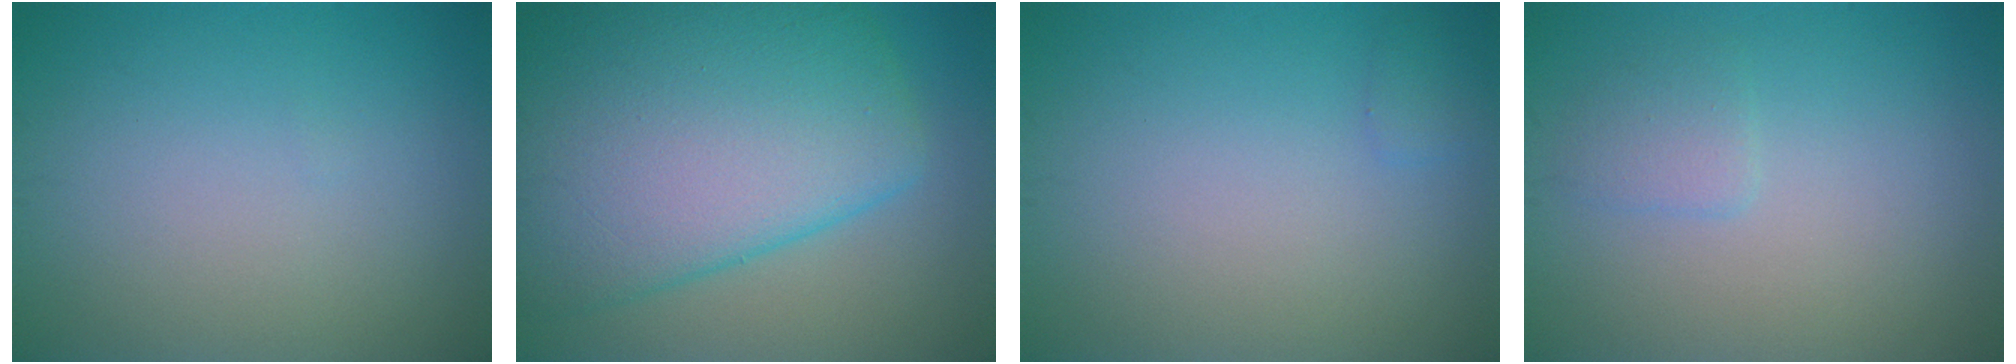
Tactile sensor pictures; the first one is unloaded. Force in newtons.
{"total": 13.5, "press": 13.5, "slide": 0.4}
{"total": 0.7, "press": 0.7, "slide": 0.0}
{"total": 1.4, "press": 1.4, "slide": 0.1}